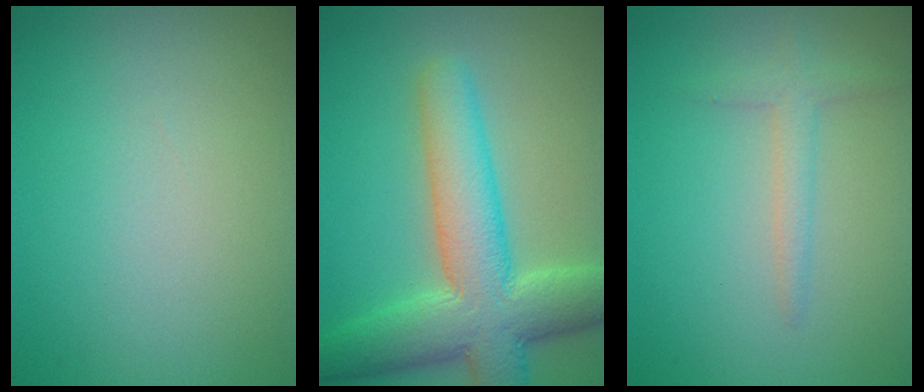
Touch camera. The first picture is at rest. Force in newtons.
{"total": 9.1, "press": 9.1, "slide": 0.3}
{"total": 1.7, "press": 1.7, "slide": 0.1}